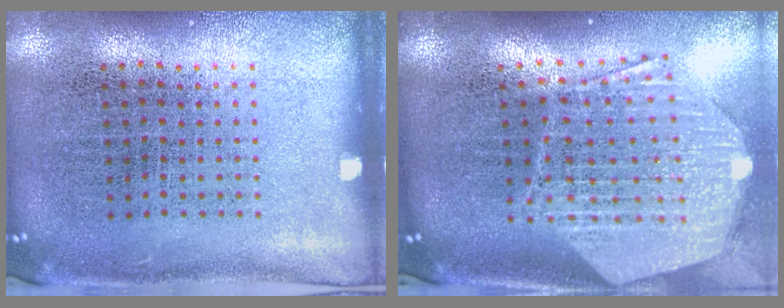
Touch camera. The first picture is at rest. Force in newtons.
{"total": 2.9, "press": 2.3, "slide": 1.8}